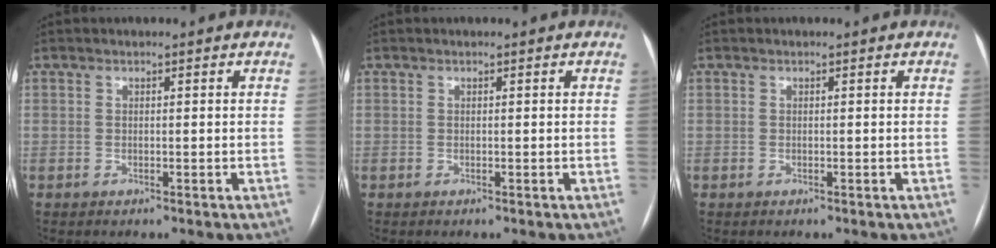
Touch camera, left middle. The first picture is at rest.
{"total": 0.0}
{"total": 0.0}